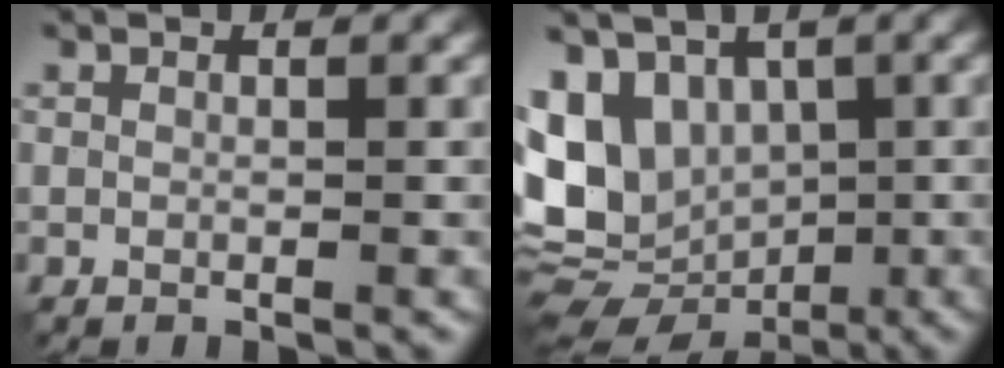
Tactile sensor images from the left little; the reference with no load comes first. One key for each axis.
{"total": 9.7, "fx": -0.3, "fy": 7.9, "fz": 5.6, "tx": -0.107, "ty": 0.007, "tz": 0.000}